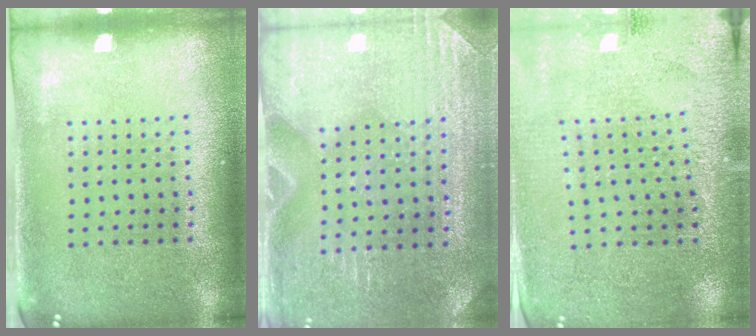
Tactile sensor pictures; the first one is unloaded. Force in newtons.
{"total": 3.0, "press": 2.9, "slide": 0.2}
{"total": 2.8, "press": 2.8, "slide": 0.2}